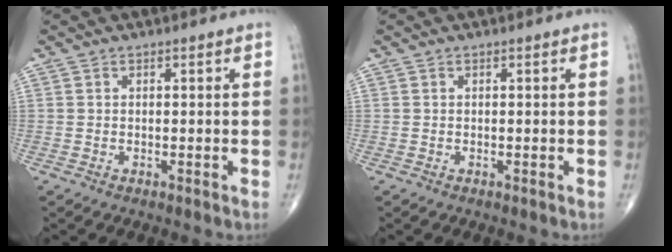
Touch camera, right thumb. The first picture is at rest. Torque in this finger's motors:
{"motor_torque": [0.00, 0.00, -0.03, -0.04, 0.00]}